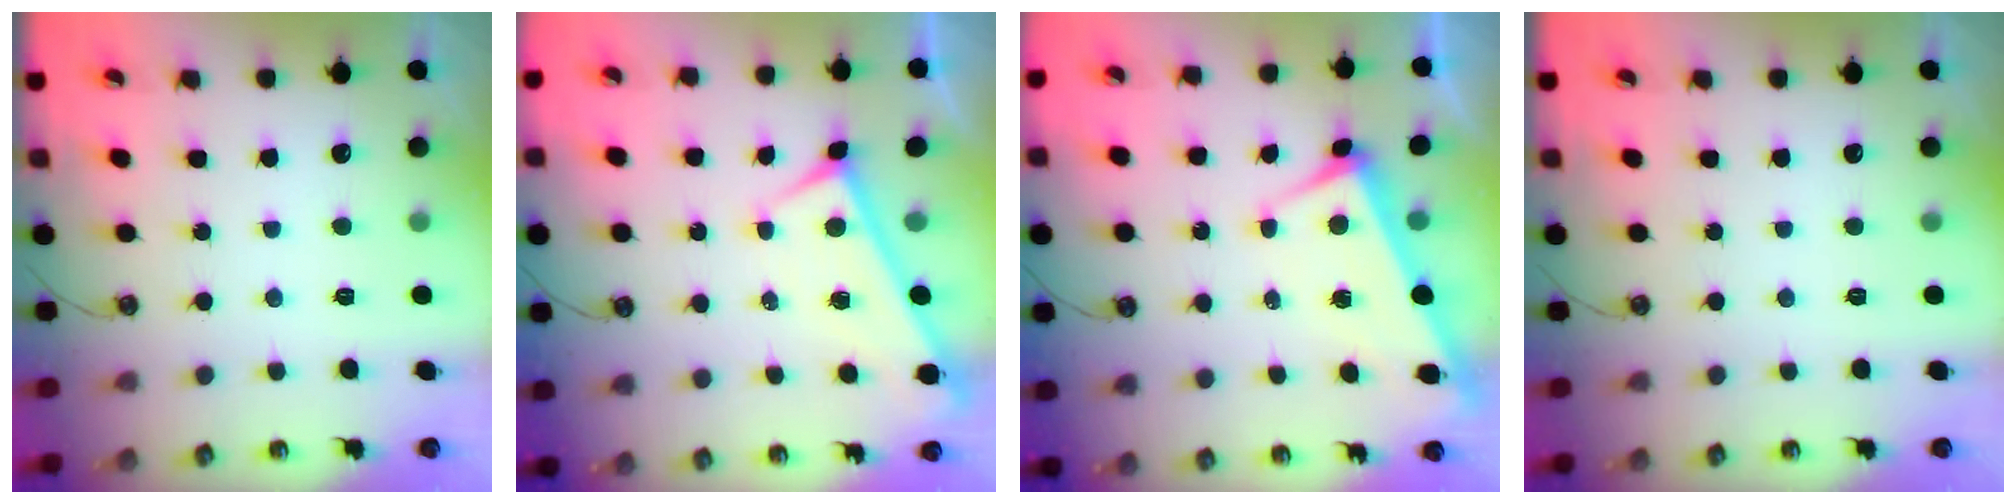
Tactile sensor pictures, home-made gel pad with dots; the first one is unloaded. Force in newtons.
{"total": 0.0}
{"total": 4.1, "press": 4.1, "slide": 0.4}
{"total": 0.0}